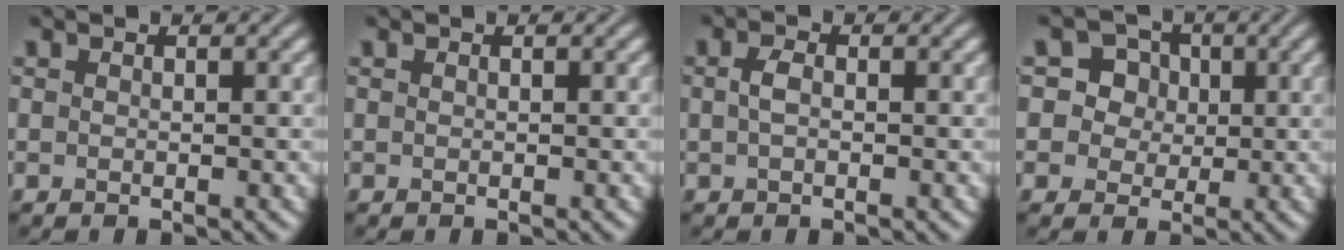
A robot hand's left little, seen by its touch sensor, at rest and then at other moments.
{"total": 0.0}
{"total": 1.4, "force": [0.0, 0.8, 1.2], "torque": [-0.028, 0.003, -0.003]}
{"total": 5.5, "force": [2.1, 4.7, 1.8], "torque": [-0.026, 0.021, 0.024]}